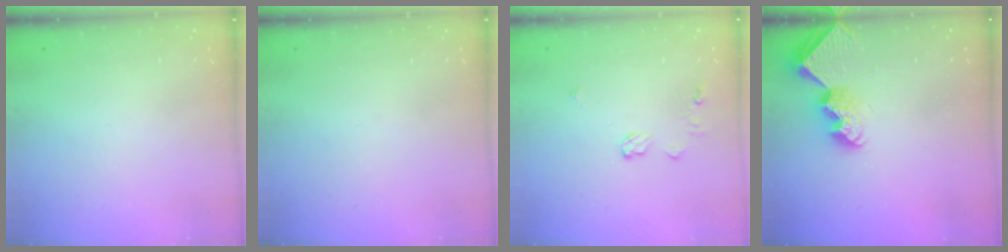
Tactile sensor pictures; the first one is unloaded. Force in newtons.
{"total": 0.0}
{"total": 5.7, "press": 5.7, "slide": 0.5}
{"total": 8.8, "press": 8.8, "slide": 0.4}